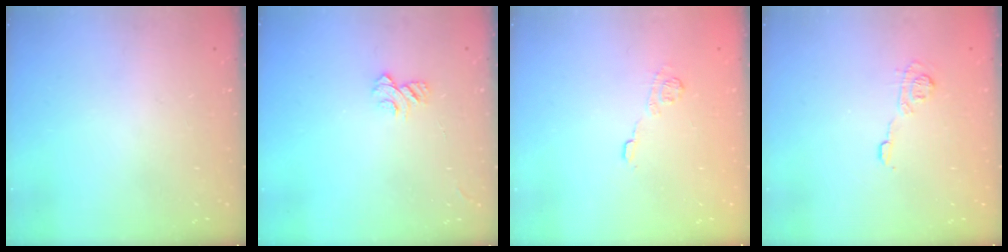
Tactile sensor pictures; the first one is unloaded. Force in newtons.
{"total": 5.3, "press": 5.3, "slide": 0.5}
{"total": 9.2, "press": 9.2, "slide": 0.8}
{"total": 7.8, "press": 7.8, "slide": 0.6}